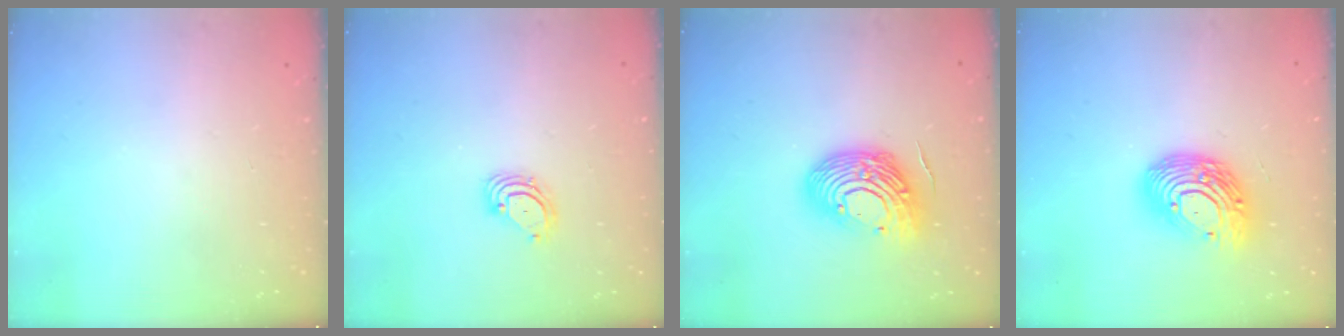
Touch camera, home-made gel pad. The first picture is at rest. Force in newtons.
{"total": 3.6, "press": 3.6, "slide": 0.3}
{"total": 15.1, "press": 15.0, "slide": 1.9}
{"total": 16.4, "press": 16.4, "slide": 1.2}